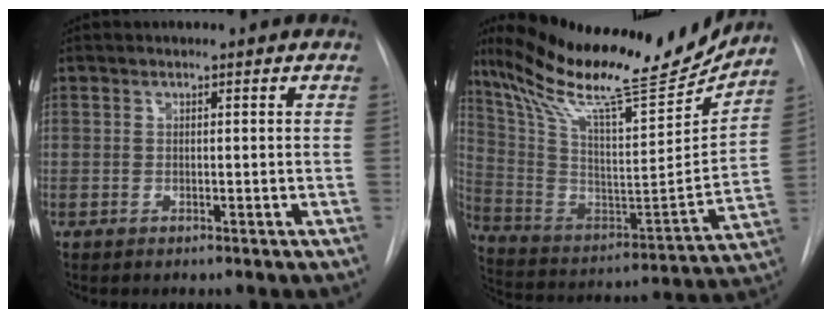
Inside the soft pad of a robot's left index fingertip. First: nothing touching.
{"total": 26.6, "force": [22.8, 3.4, 13.2], "torque": [-0.241, -0.043, 0.357]}